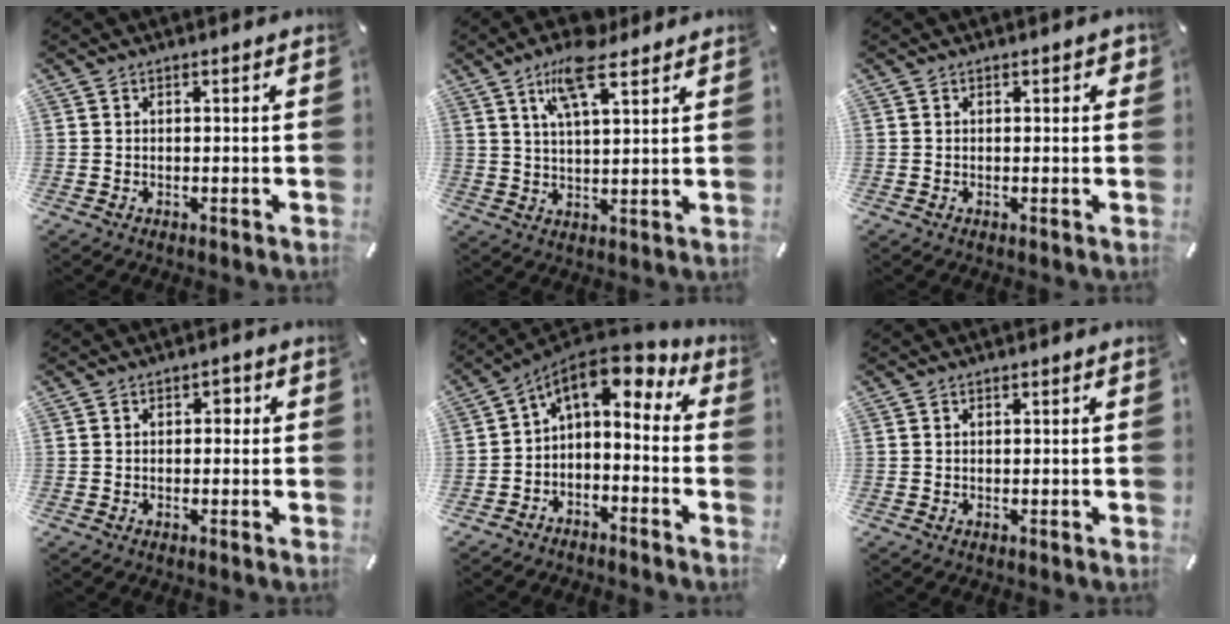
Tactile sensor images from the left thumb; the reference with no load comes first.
{"total": 10.7, "force": [6.9, 3.4, 7.5], "torque": [-0.136, -0.016, 0.120]}
{"total": 0.8, "force": [0.2, 0.6, 0.5], "torque": [-0.001, 0.002, 0.001]}
{"total": 1.9, "force": [0.0, 1.3, 1.3], "torque": [-0.020, 0.006, -0.005]}
{"total": 6.6, "force": [2.4, 4.3, 4.4], "torque": [-0.065, -0.022, 0.045]}
{"total": 0.0}